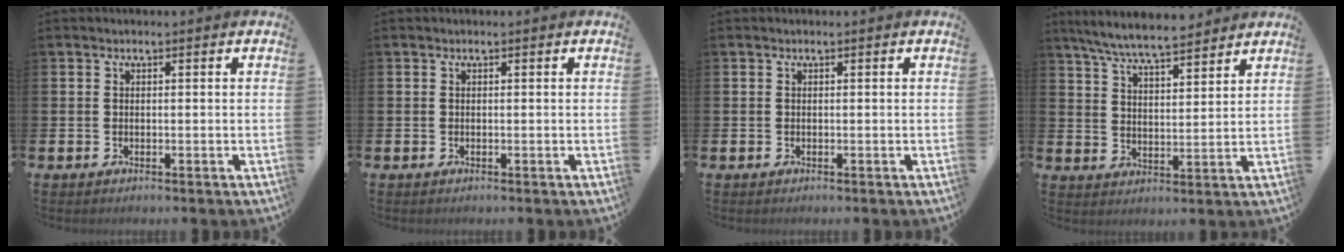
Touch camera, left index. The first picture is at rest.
{"total": 0.0}
{"total": 0.0}
{"total": 7.2, "force": [6.8, 0.6, 2.2], "torque": [-0.072, -0.030, 0.124]}